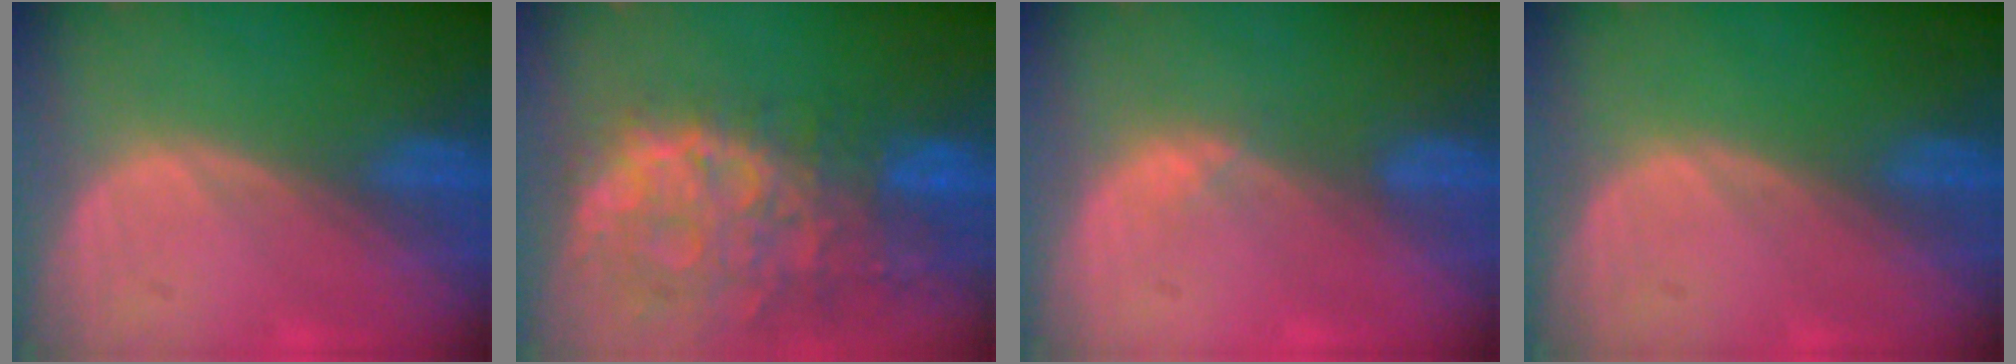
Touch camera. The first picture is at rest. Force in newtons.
{"total": 13.6, "press": 11.1, "slide": 7.8}
{"total": 1.3, "press": 1.1, "slide": 0.8}
{"total": 0.0}